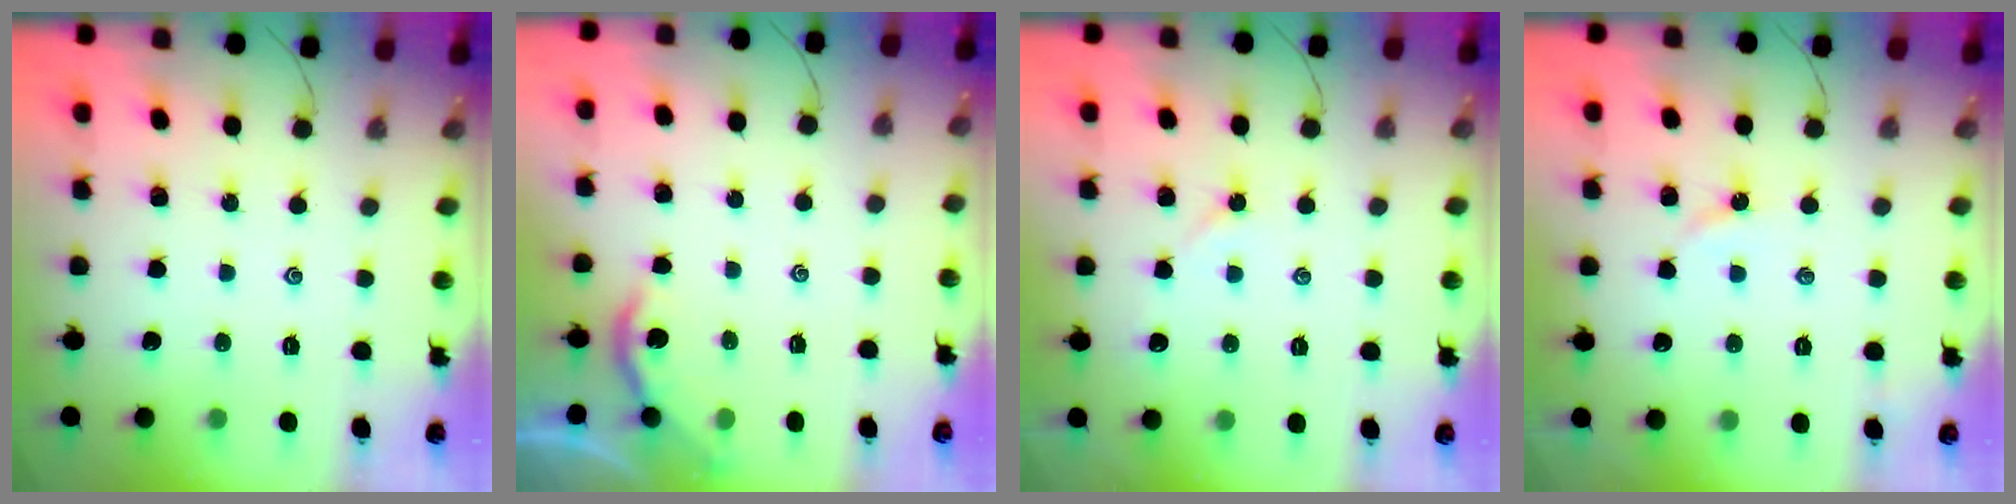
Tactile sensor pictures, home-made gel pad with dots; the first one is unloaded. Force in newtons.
{"total": 1.8, "press": 1.8, "slide": 0.1}
{"total": 1.7, "press": 1.6, "slide": 0.4}
{"total": 2.3, "press": 2.3, "slide": 0.4}